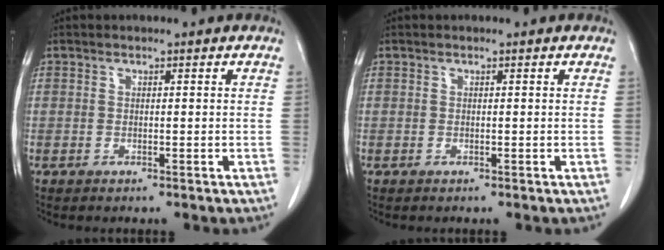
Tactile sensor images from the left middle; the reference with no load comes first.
{"total": 0.0}